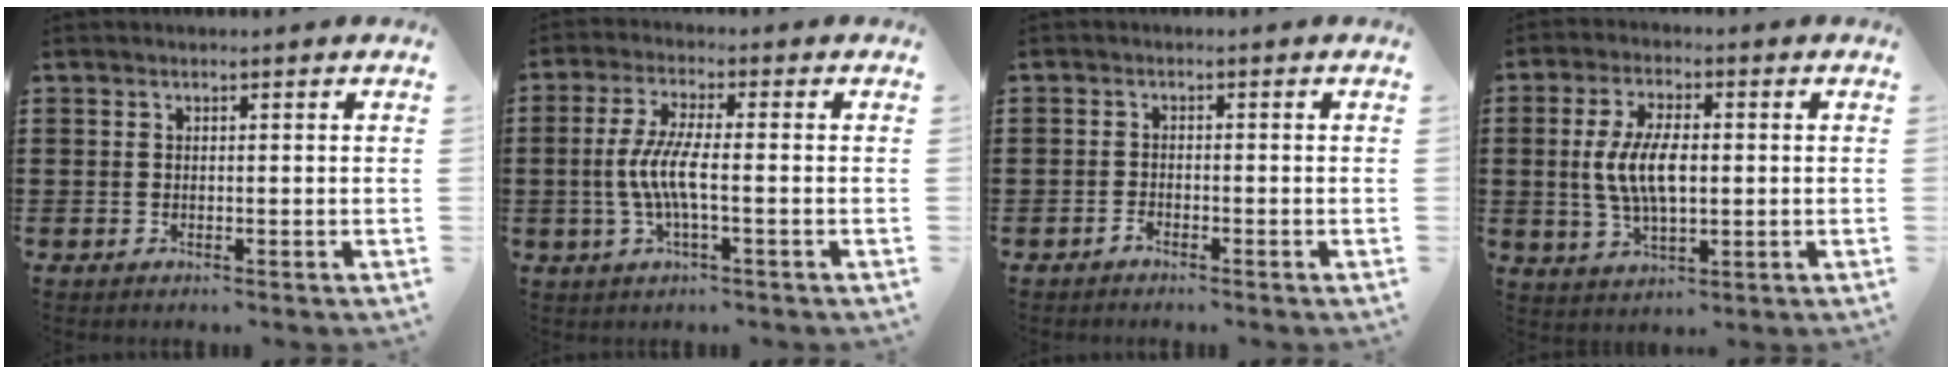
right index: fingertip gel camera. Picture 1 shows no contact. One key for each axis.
{"total": 6.1, "fx": -1.3, "fy": 0.9, "fz": 5.9, "tx": -0.132, "ty": -0.010, "tz": -0.034}
{"total": 1.1, "fx": -1.0, "fy": 0.4, "fz": 0.2, "tx": -0.006, "ty": 0.002, "tz": -0.022}
{"total": 7.8, "fx": 0.2, "fy": 3.3, "fz": 7.1, "tx": -0.160, "ty": 0.000, "tz": -0.006}